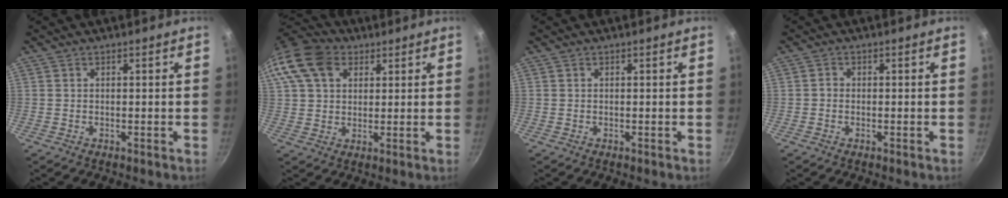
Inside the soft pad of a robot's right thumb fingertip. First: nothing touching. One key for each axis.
{"total": 13.1, "fx": 5.0, "fy": 9.6, "fz": 7.4, "tx": -0.134, "ty": 0.016, "tz": 0.079}
{"total": 0.0}
{"total": 0.9, "fx": -0.3, "fy": 0.8, "fz": 0.2, "tx": -0.002, "ty": 0.003, "tz": -0.009}